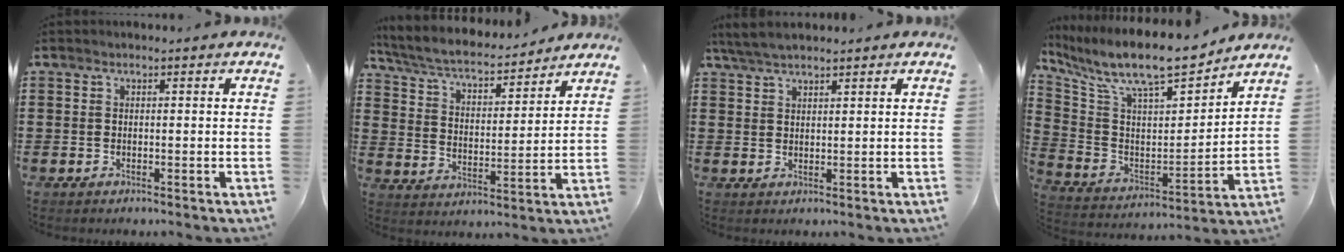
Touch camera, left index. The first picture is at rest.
{"total": 5.5, "force": [4.9, 0.8, 2.2], "torque": [-0.065, -0.031, 0.080]}
{"total": 3.5, "force": [3.1, 0.7, 1.7], "torque": [-0.040, 0.001, 0.059]}
{"total": 10.9, "force": [9.3, 2.1, 5.3], "torque": [-0.134, -0.063, 0.158]}